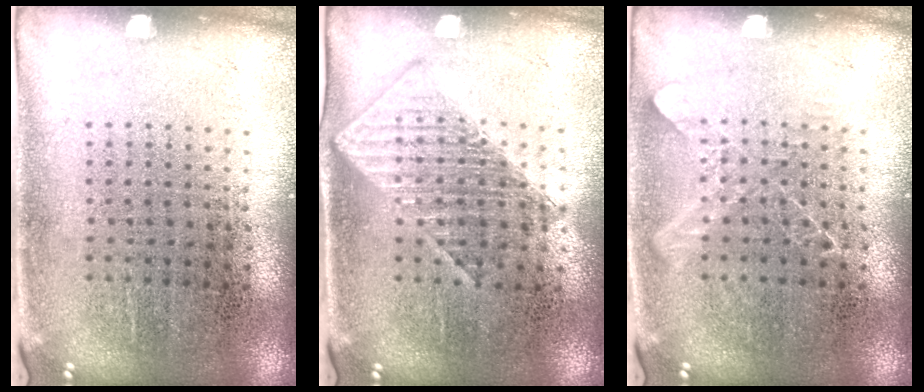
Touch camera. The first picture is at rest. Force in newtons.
{"total": 1.4, "press": 1.3, "slide": 0.5}
{"total": 1.1, "press": 1.1, "slide": 0.2}